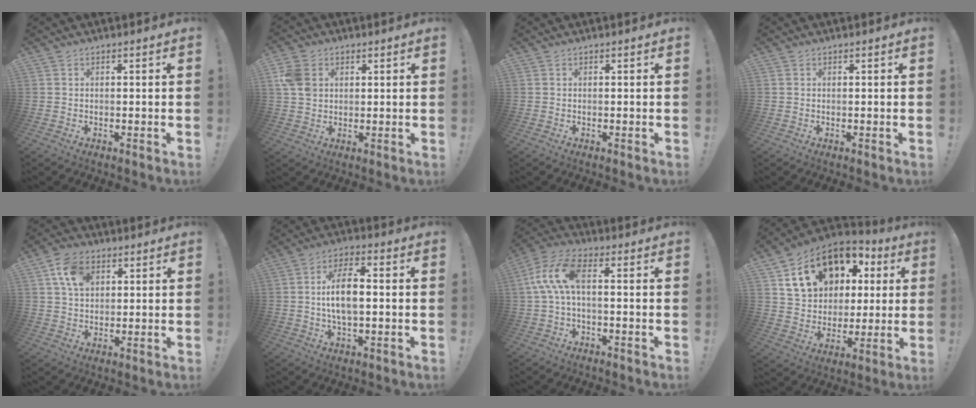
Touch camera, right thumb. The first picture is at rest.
{"total": 7.6, "force": [2.0, 6.1, 4.1], "torque": [-0.067, 0.007, 0.042]}
{"total": 0.0}
{"total": 0.0}
{"total": 9.2, "force": [3.6, 6.4, 5.5], "torque": [-0.088, 0.000, 0.069]}
{"total": 10.1, "force": [0.1, 4.4, 9.1], "torque": [-0.157, -0.001, -0.004]}
{"total": 10.2, "force": [0.8, 4.5, 9.2], "torque": [-0.188, 0.004, 0.014]}
{"total": 19.1, "force": [8.7, 13.9, 9.8], "torque": [-0.157, -0.028, 0.180]}